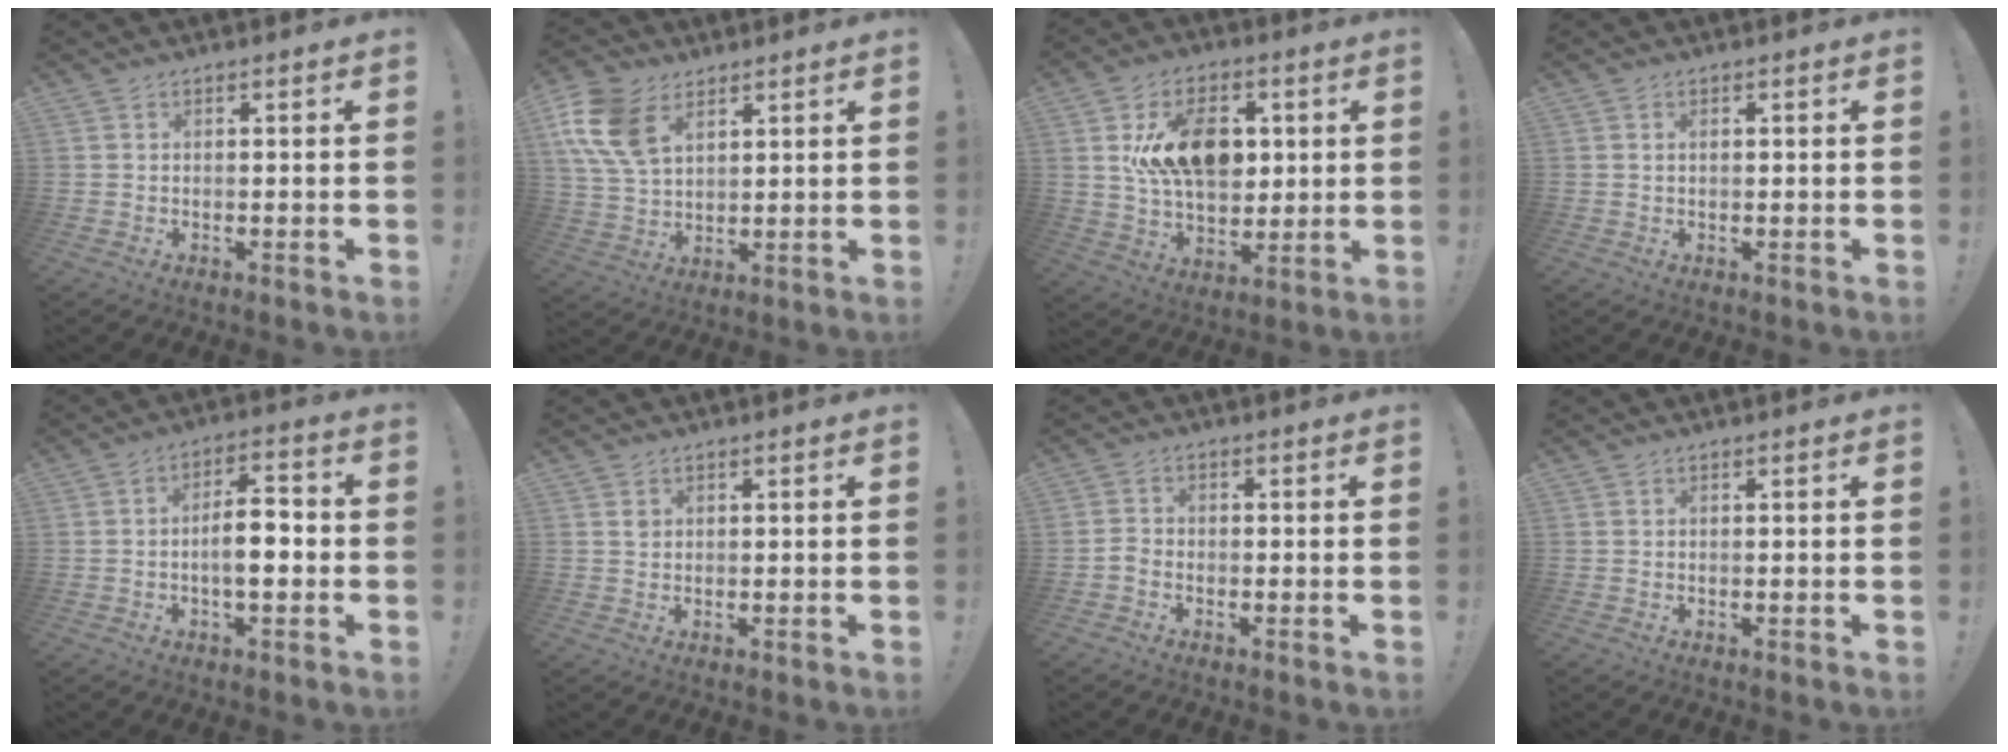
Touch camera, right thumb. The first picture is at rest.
{"total": 14.1, "force": [6.7, 9.1, 8.4], "torque": [-0.181, -0.016, 0.133]}
{"total": 17.6, "force": [3.9, 12.2, 12.2], "torque": [-0.181, -0.007, 0.075]}
{"total": 1.1, "force": [0.4, 0.5, 0.8], "torque": [-0.012, 0.000, 0.007]}
{"total": 9.3, "force": [-2.0, 3.7, 8.3], "torque": [-0.121, 0.010, -0.040]}
{"total": 0.9, "force": [0.5, 0.7, 0.3], "torque": [0.008, -0.006, 0.007]}
{"total": 2.2, "force": [-1.4, 1.4, 1.1], "torque": [-0.017, 0.010, -0.023]}
{"total": 0.0}